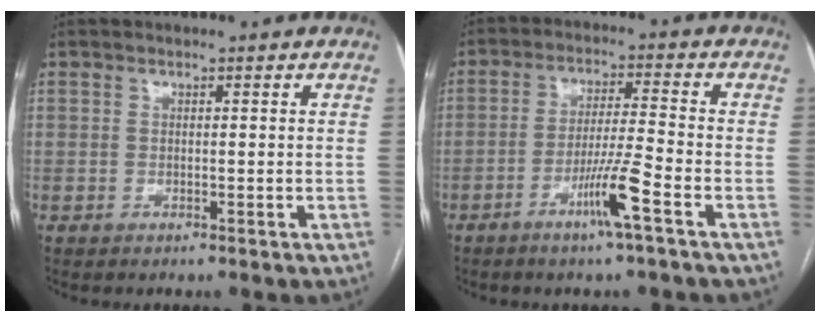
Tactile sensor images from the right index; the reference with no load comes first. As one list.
[{"total": 7.3, "force": [-3.8, -0.9, 6.2], "torque": [-0.117, -0.006, -0.073]}]